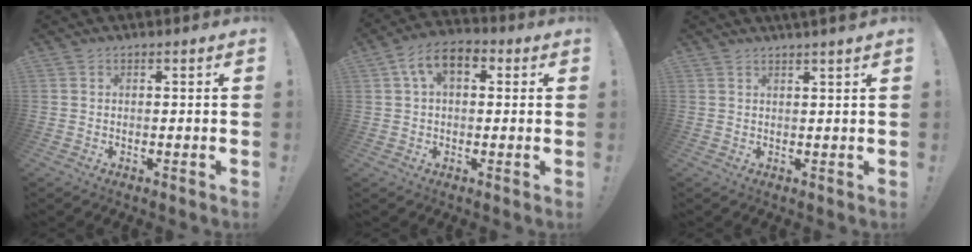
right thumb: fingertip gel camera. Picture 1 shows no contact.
{"total": 9.0, "force": [3.0, 5.3, 6.7], "torque": [-0.118, 0.012, 0.058]}
{"total": 2.3, "force": [1.9, -0.4, 1.1], "torque": [-0.016, -0.010, 0.031]}